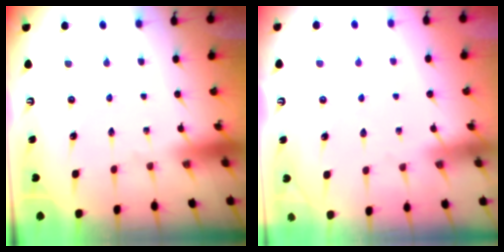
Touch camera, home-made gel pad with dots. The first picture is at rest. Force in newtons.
{"total": 3.4, "press": 3.3, "slide": 0.6}